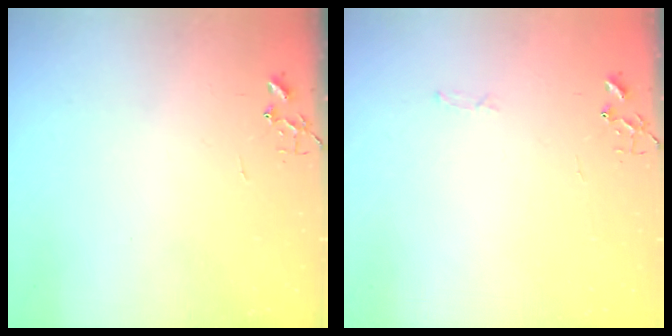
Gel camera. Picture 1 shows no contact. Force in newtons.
{"total": 2.8, "press": 2.8, "slide": 0.4}